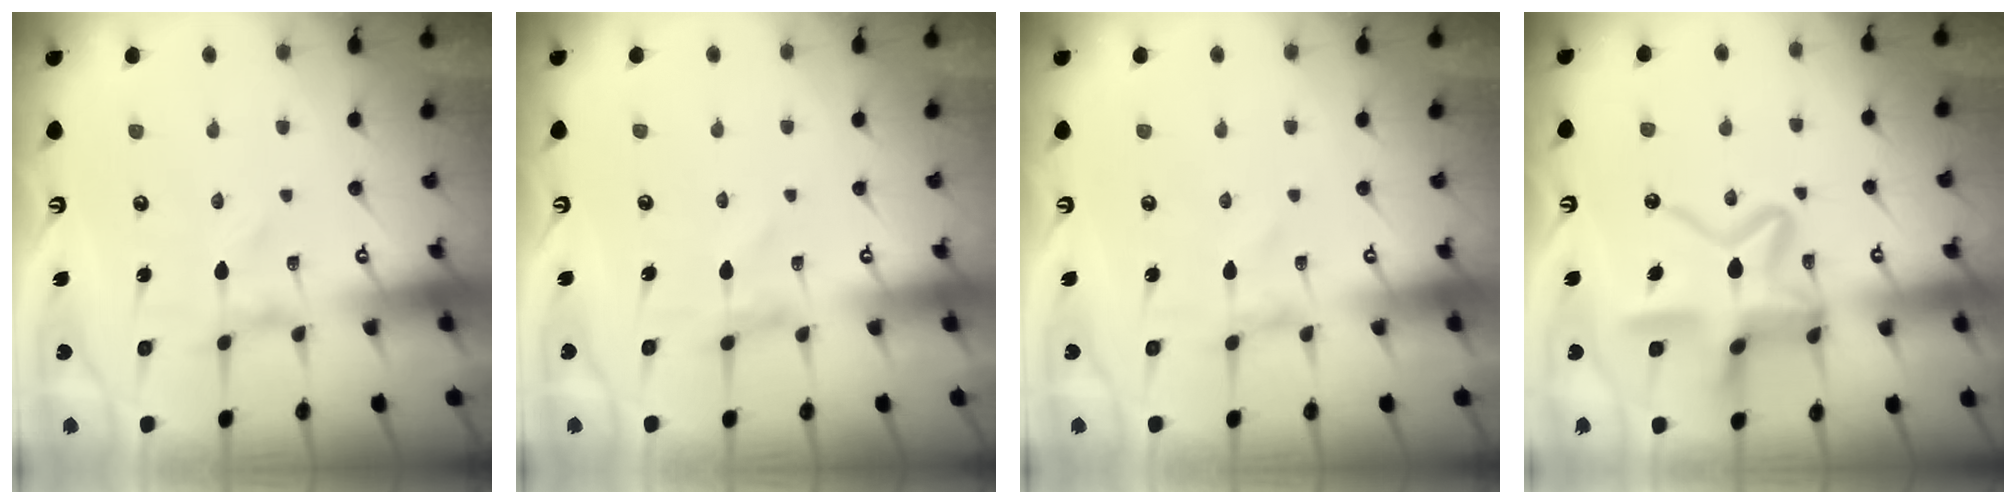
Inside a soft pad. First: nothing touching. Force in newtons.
{"total": 0.0}
{"total": 0.0}
{"total": 18.8, "press": 18.7, "slide": 1.7}